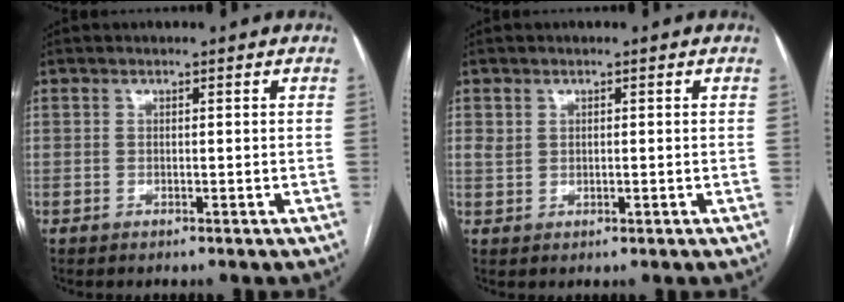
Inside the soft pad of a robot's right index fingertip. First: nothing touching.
{"total": 1.5, "force": [0.6, 1.2, 0.7], "torque": [-0.017, 0.004, 0.014]}